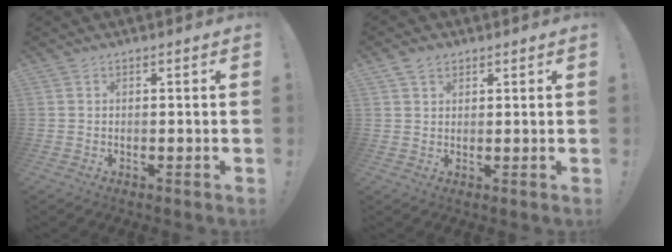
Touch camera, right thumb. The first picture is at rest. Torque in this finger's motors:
{"motor_torque": [0.14, 0.22, -0.02, 0.03, 0.00]}